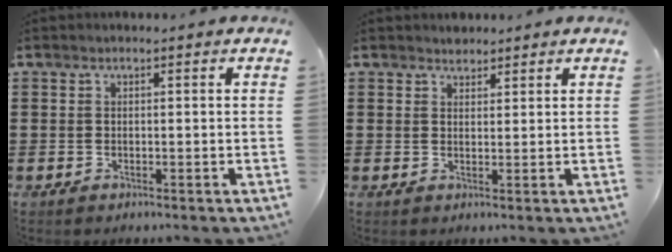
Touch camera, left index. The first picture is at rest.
{"total": 1.6, "force": [1.4, 0.6, -0.1], "torque": [0.006, 0.000, 0.026]}